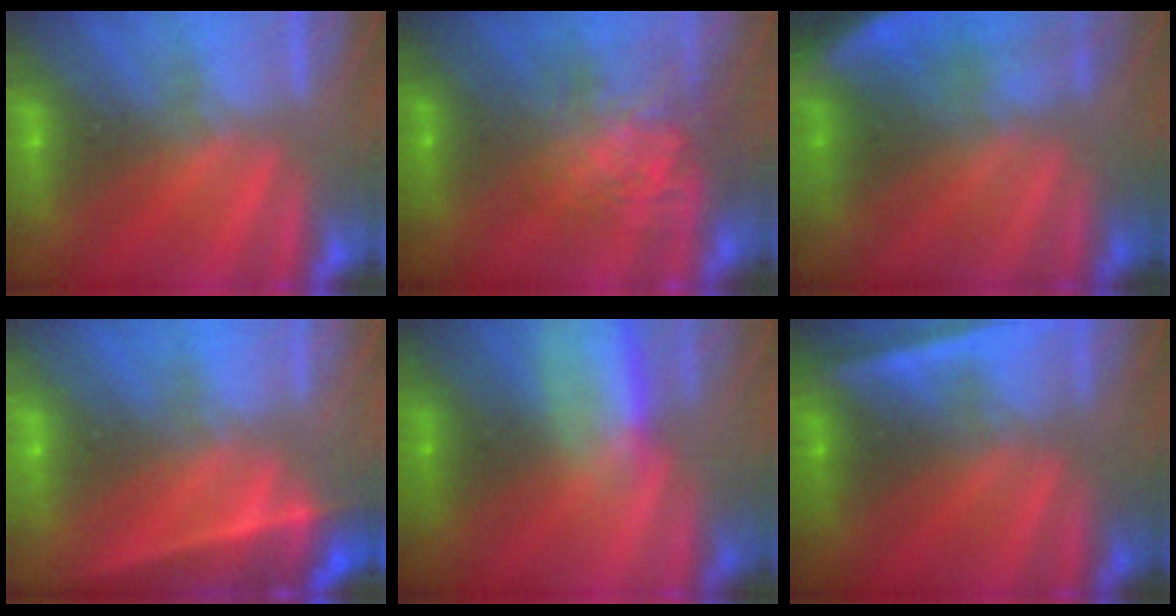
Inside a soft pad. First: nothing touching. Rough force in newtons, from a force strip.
{"total": 6.9}
{"total": 4.5}
{"total": 14.6}
{"total": 3.6}
{"total": 4.5}